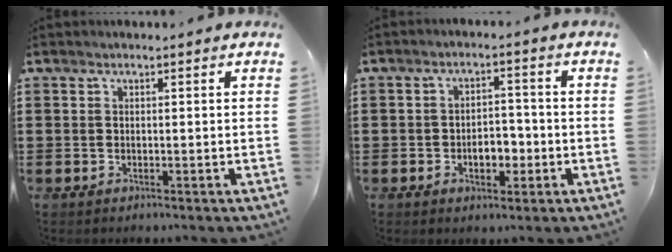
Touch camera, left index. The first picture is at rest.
{"total": 4.7, "force": [-1.4, 2.7, 3.6], "torque": [-0.059, 0.004, -0.030]}